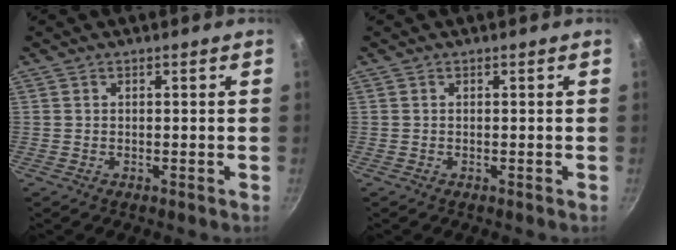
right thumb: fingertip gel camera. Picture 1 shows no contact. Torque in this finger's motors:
{"motor_torque": [0.55, -0.23, 0.29, 0.00, 0.09]}